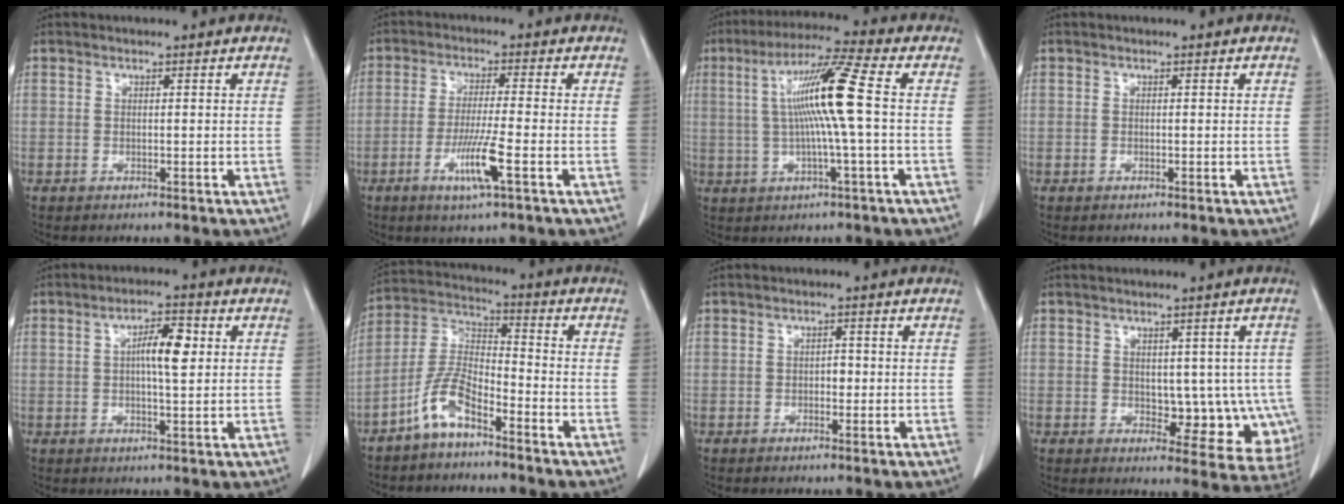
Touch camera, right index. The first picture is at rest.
{"total": 7.0, "force": [-2.9, -0.3, 6.3], "torque": [-0.121, -0.015, -0.053]}
{"total": 11.1, "force": [0.9, -1.1, 11.0], "torque": [-0.204, 0.011, 0.012]}
{"total": 0.0}
{"total": 5.7, "force": [1.0, 1.3, 5.4], "torque": [-0.095, 0.011, 0.016]}
{"total": 7.9, "force": [-5.3, 2.2, 5.4], "torque": [-0.127, 0.006, -0.111]}
{"total": 1.3, "force": [-0.2, 0.9, 1.0], "torque": [-0.011, 0.004, -0.003]}
{"total": 9.1, "force": [-0.7, 5.5, 7.2], "torque": [-0.060, 0.008, 0.006]}